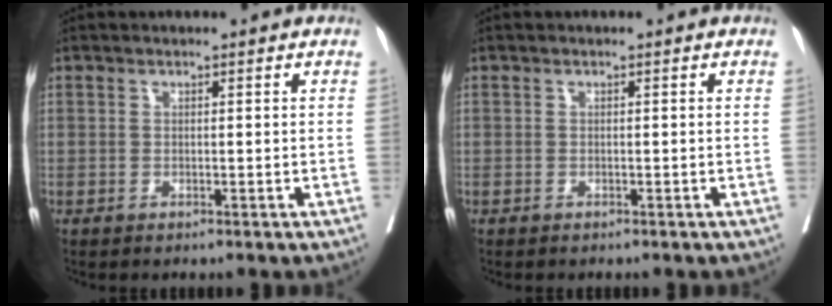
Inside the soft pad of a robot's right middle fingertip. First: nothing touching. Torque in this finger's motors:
{"motor_torque": [0.34, -0.46, 0.00, 0.00]}